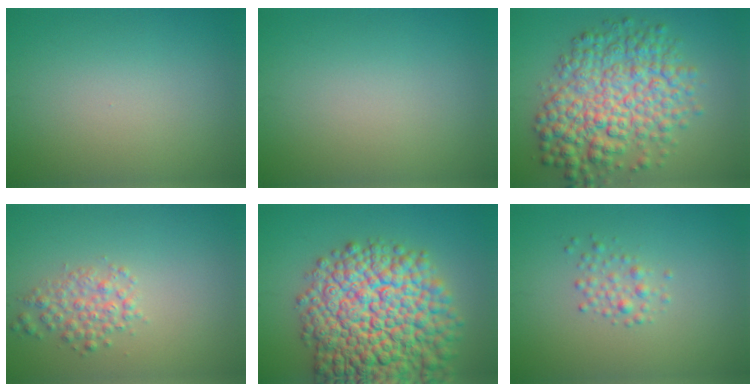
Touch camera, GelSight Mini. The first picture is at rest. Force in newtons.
{"total": 0.0}
{"total": 8.7, "press": 8.7, "slide": 0.1}
{"total": 2.4, "press": 2.4, "slide": 0.1}
{"total": 15.4, "press": 15.4, "slide": 0.6}
{"total": 2.2, "press": 2.2, "slide": 0.1}